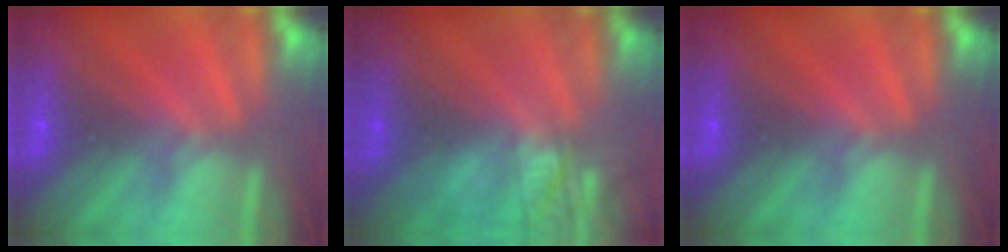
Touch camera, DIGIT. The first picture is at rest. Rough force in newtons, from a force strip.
{"total": 2.3}
{"total": 0.0}